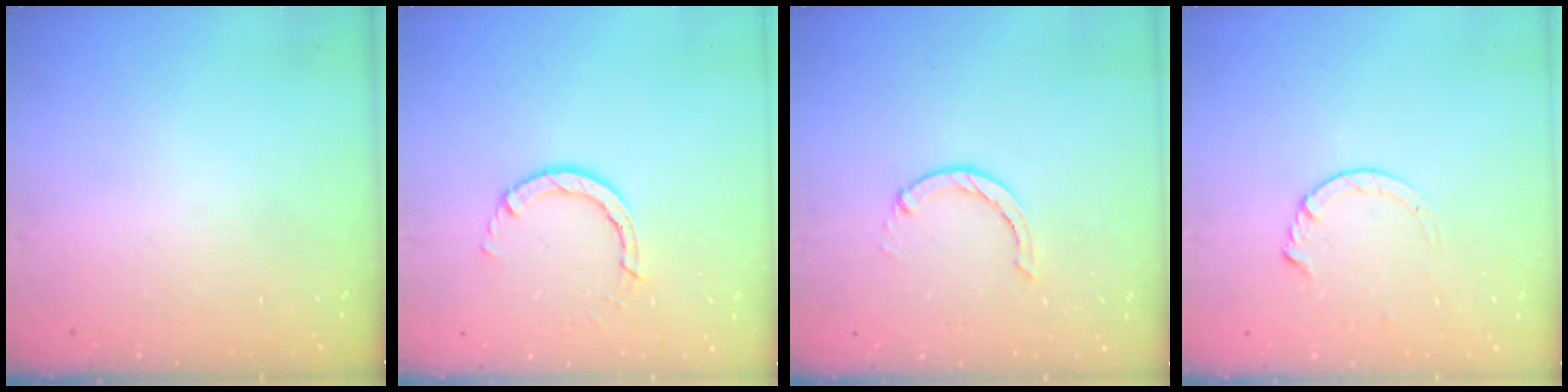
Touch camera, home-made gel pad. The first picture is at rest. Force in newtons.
{"total": 3.7, "press": 3.7, "slide": 0.4}
{"total": 0.0}
{"total": 4.4, "press": 4.4, "slide": 0.5}